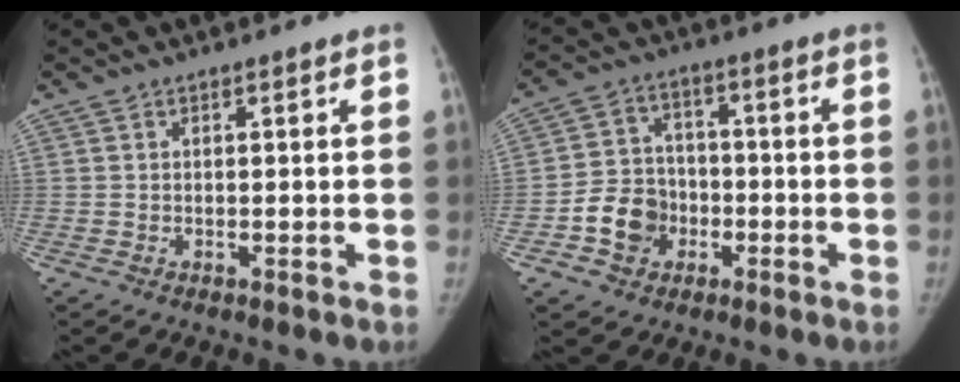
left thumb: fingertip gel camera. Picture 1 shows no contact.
{"total": 9.2, "force": [-3.4, 7.8, 3.4], "torque": [-0.032, 0.026, -0.061]}